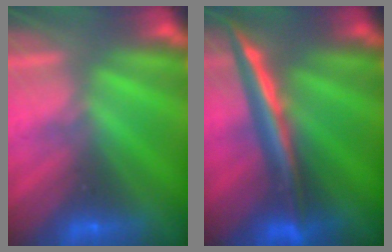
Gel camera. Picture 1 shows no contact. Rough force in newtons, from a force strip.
{"total": 2.8}